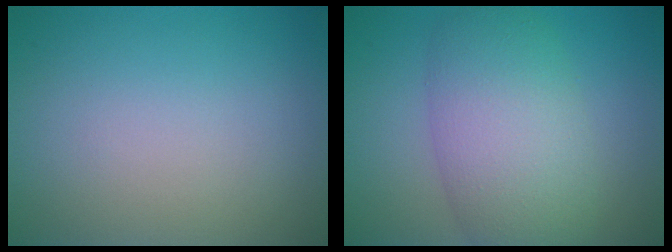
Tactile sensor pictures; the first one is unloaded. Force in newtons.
{"total": 7.6, "press": 7.6, "slide": 0.2}